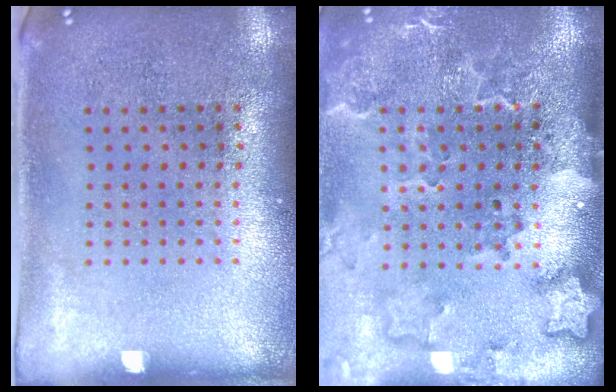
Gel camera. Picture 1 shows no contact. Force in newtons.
{"total": 2.9, "press": 2.2, "slide": 1.8}